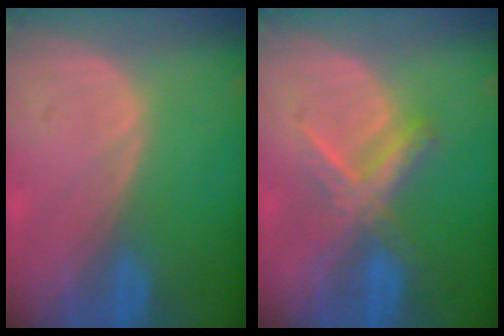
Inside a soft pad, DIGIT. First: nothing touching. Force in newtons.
{"total": 5.5, "press": 5.4, "slide": 0.5}